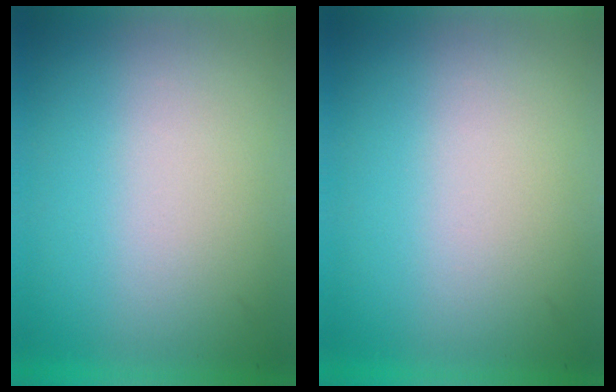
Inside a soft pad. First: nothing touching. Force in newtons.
{"total": 1.5}